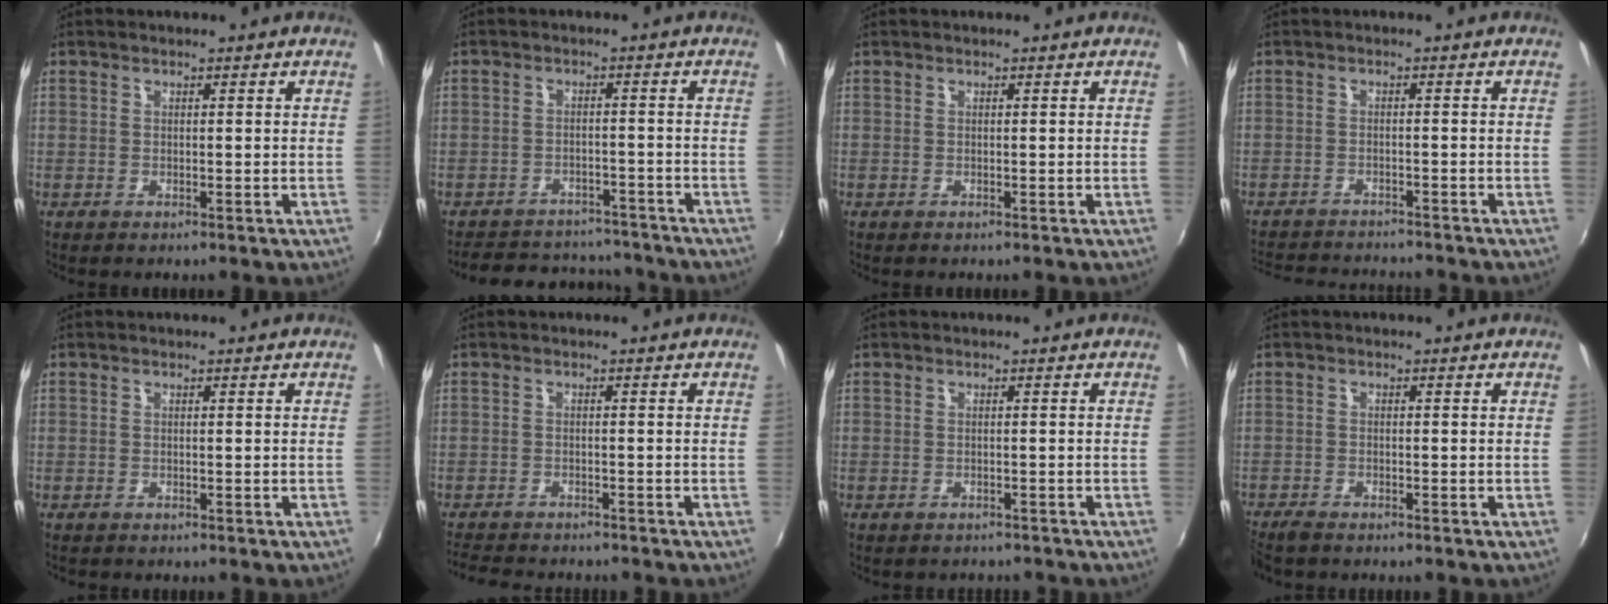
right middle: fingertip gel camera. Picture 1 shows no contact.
{"total": 13.1, "force": [-11.2, 5.8, 3.4], "torque": [-0.084, 0.037, -0.142]}
{"total": 0.0}
{"total": 9.7, "force": [-9.0, 1.9, 2.9], "torque": [-0.078, -0.007, -0.140]}
{"total": 0.5, "force": [-0.5, 0.2, 0.0], "torque": [-0.002, -0.001, -0.008]}
{"total": 7.3, "force": [-6.8, 1.8, 2.2], "torque": [-0.065, -0.014, -0.108]}
{"total": 3.0, "force": [-2.7, 1.2, 0.7], "torque": [-0.017, -0.013, -0.035]}
{"total": 3.2, "force": [-3.0, 0.7, 1.0], "torque": [-0.030, -0.017, -0.059]}